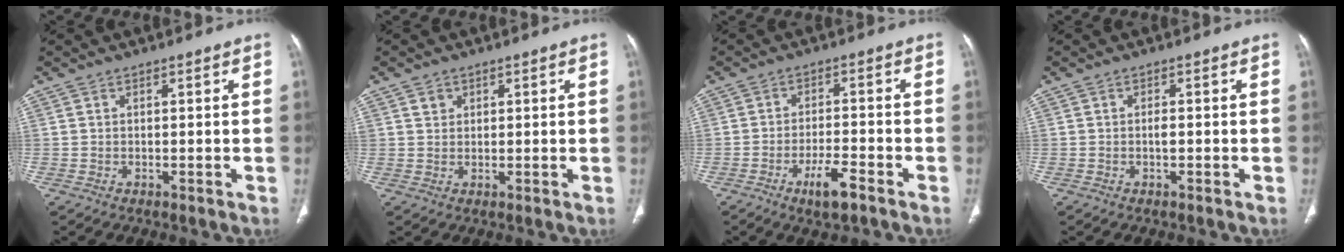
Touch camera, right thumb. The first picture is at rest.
{"total": 1.7, "force": [0.9, 1.4, 0.5], "torque": [0.004, -0.005, 0.015]}
{"total": 6.0, "force": [-3.7, 1.5, 4.5], "torque": [-0.081, 0.019, -0.060]}
{"total": 1.2, "force": [-0.3, 0.4, 1.1], "torque": [-0.020, 0.003, -0.004]}